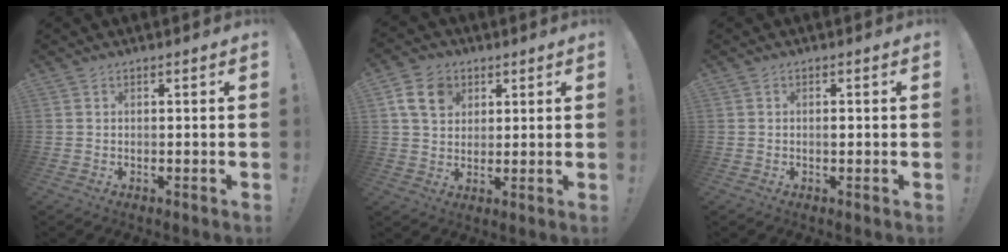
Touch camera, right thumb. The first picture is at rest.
{"total": 10.0, "force": [4.5, 7.5, 4.9], "torque": [-0.081, -0.005, 0.092]}
{"total": 0.8, "force": [-0.4, 0.3, 0.6], "torque": [-0.006, 0.000, -0.008]}